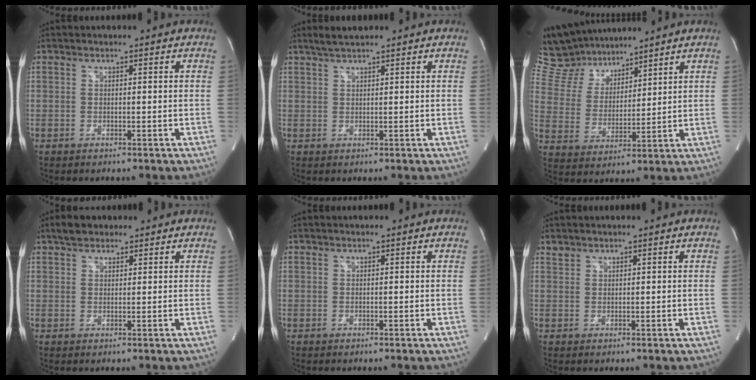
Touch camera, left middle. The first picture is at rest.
{"total": 2.6, "force": [2.2, 0.1, 1.4], "torque": [-0.033, 0.009, 0.042]}
{"total": 12.6, "force": [11.4, 4.6, 2.9], "torque": [-0.065, 0.027, 0.223]}
{"total": 3.1, "force": [2.4, 1.6, 1.1], "torque": [-0.026, 0.015, 0.039]}
{"total": 0.0}
{"total": 0.9, "force": [0.9, 0.3, -0.1], "torque": [-0.001, 0.005, 0.018]}